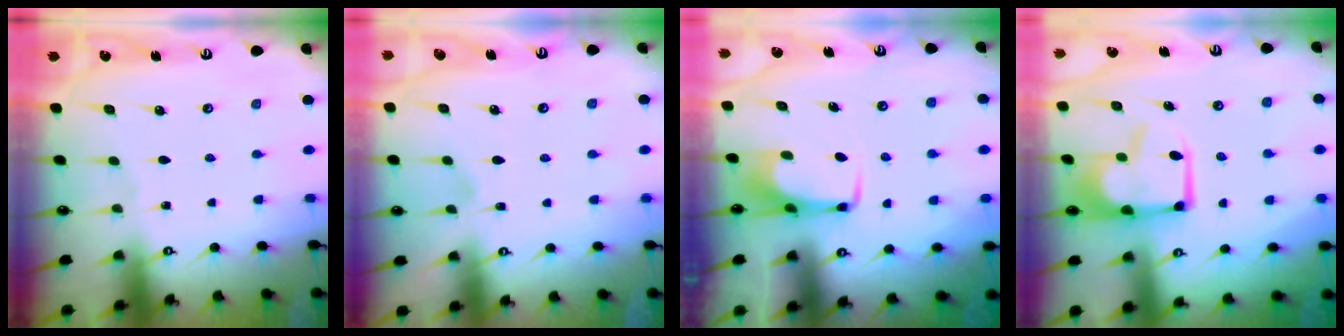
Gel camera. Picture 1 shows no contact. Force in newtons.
{"total": 3.3, "press": 3.3, "slide": 0.4}
{"total": 3.6, "press": 3.6, "slide": 0.3}
{"total": 2.1, "press": 2.0, "slide": 0.8}